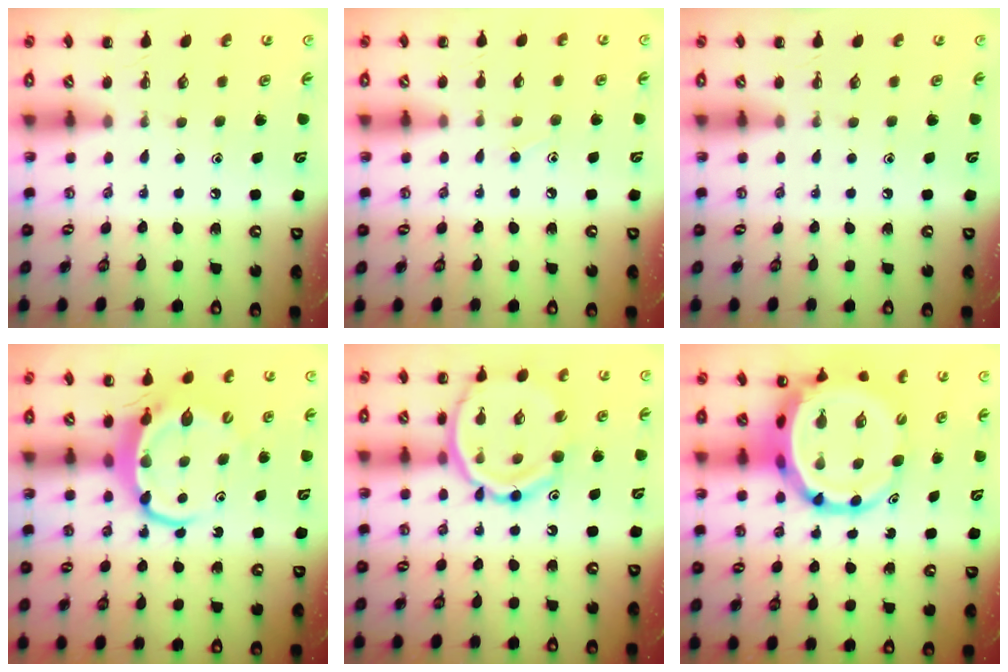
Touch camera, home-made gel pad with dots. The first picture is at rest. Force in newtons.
{"total": 6.4, "press": 6.0, "slide": 2.1}
{"total": 0.0}
{"total": 7.0, "press": 6.8, "slide": 1.3}
{"total": 16.3, "press": 16.1, "slide": 2.5}
{"total": 10.7, "press": 10.3, "slide": 2.9}